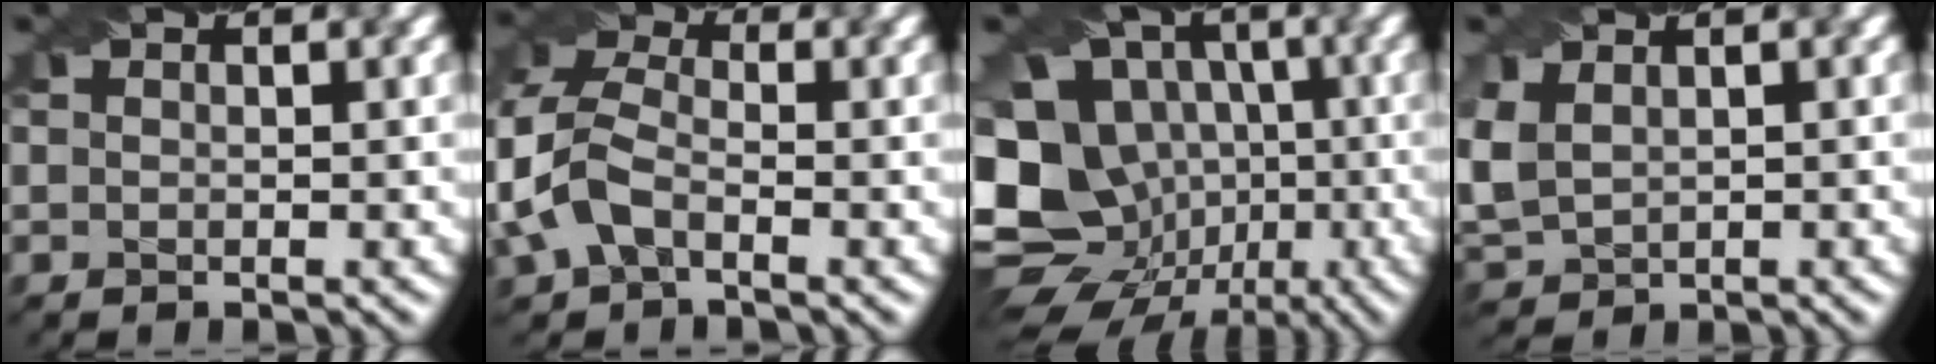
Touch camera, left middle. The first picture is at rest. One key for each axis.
{"total": 6.1, "fx": -1.3, "fy": 4.0, "fz": 4.4, "tx": -0.103, "ty": 0.017, "tz": -0.042}
{"total": 19.1, "fx": -4.0, "fy": 16.3, "fz": 9.1, "tx": -0.189, "ty": 0.005, "tz": -0.087}
{"total": 4.3, "fx": 1.2, "fy": 3.0, "fz": 2.9, "tx": -0.097, "ty": 0.004, "tz": 0.031}